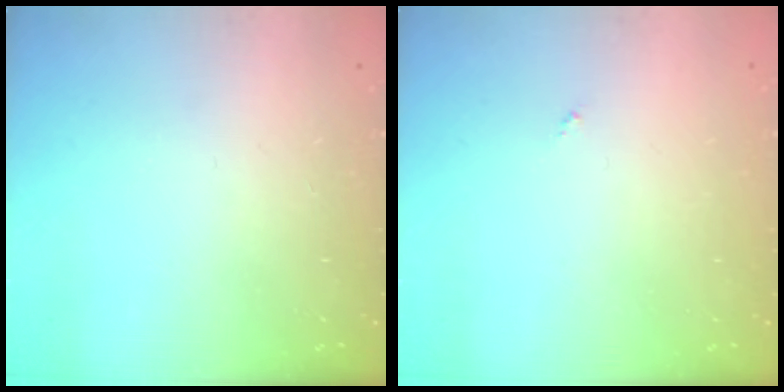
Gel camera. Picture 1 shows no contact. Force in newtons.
{"total": 0.0}